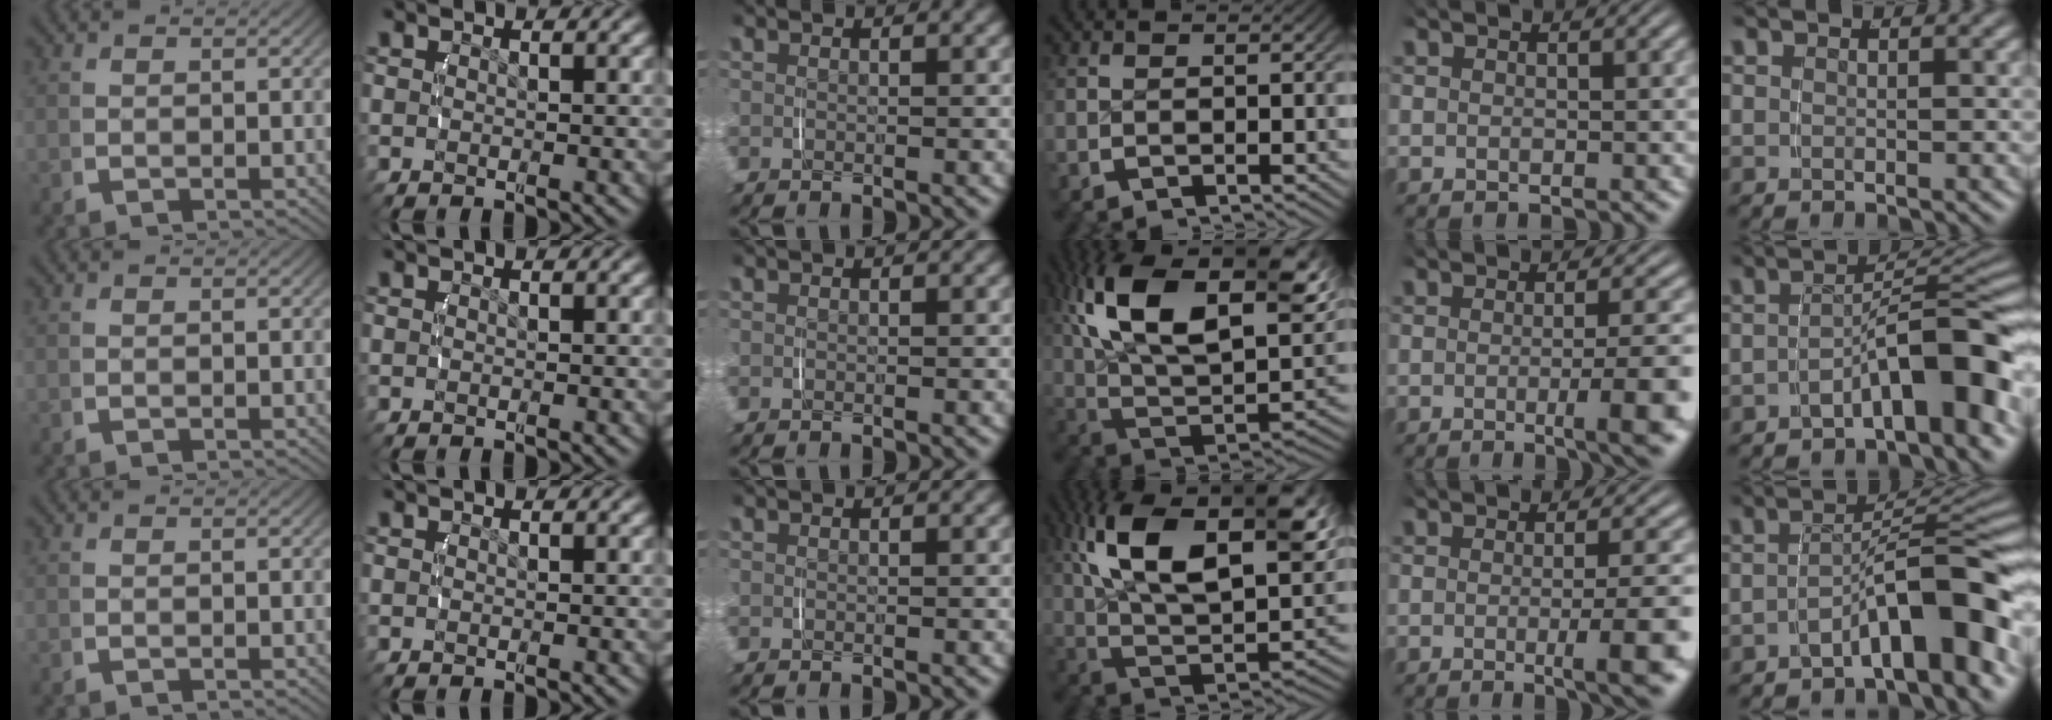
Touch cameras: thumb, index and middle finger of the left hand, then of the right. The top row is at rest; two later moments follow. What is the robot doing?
{"motion": "lift_and_place", "object": "phone"}